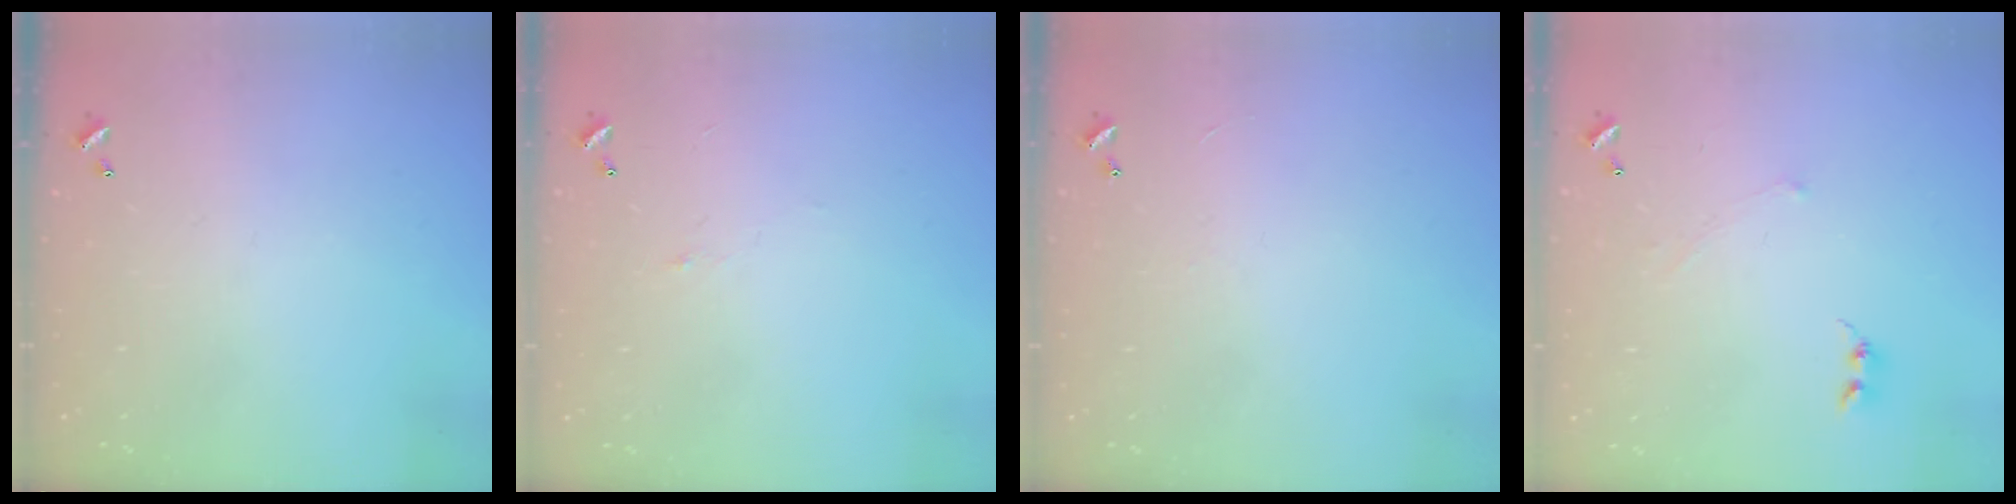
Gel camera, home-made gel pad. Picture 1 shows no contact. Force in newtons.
{"total": 0.8, "press": 0.6, "slide": 0.6}
{"total": 1.2, "press": 1.1, "slide": 0.4}
{"total": 0.6, "press": 0.3, "slide": 0.5}